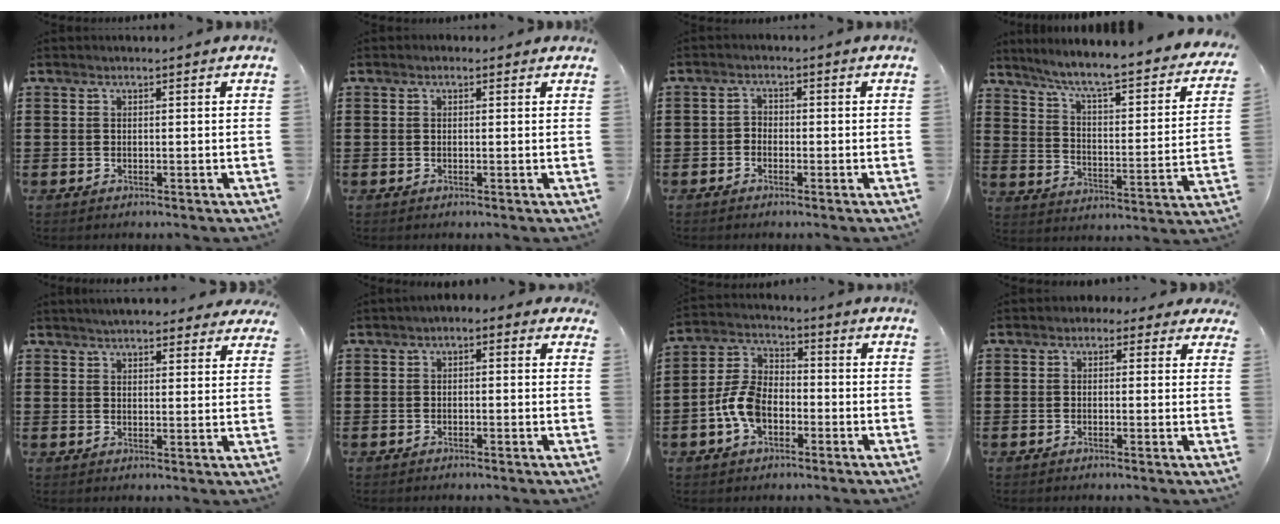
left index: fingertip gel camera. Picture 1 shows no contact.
{"total": 0.6, "force": [0.0, 0.5, 0.4], "torque": [-0.008, 0.003, -0.001]}
{"total": 1.5, "force": [-1.2, 0.9, 0.2], "torque": [-0.009, 0.006, -0.026]}
{"total": 5.8, "force": [4.8, -0.3, 3.2], "torque": [-0.084, -0.045, 0.071]}
{"total": 4.0, "force": [3.8, 0.6, 1.1], "torque": [-0.024, -0.010, 0.070]}
{"total": 1.3, "force": [-1.0, 0.7, 0.5], "torque": [-0.014, 0.005, -0.023]}
{"total": 7.9, "force": [-2.9, 5.0, 5.5], "torque": [-0.151, 0.004, -0.066]}
{"total": 1.3, "force": [-0.1, 1.2, 0.6], "torque": [-0.017, 0.009, -0.006]}